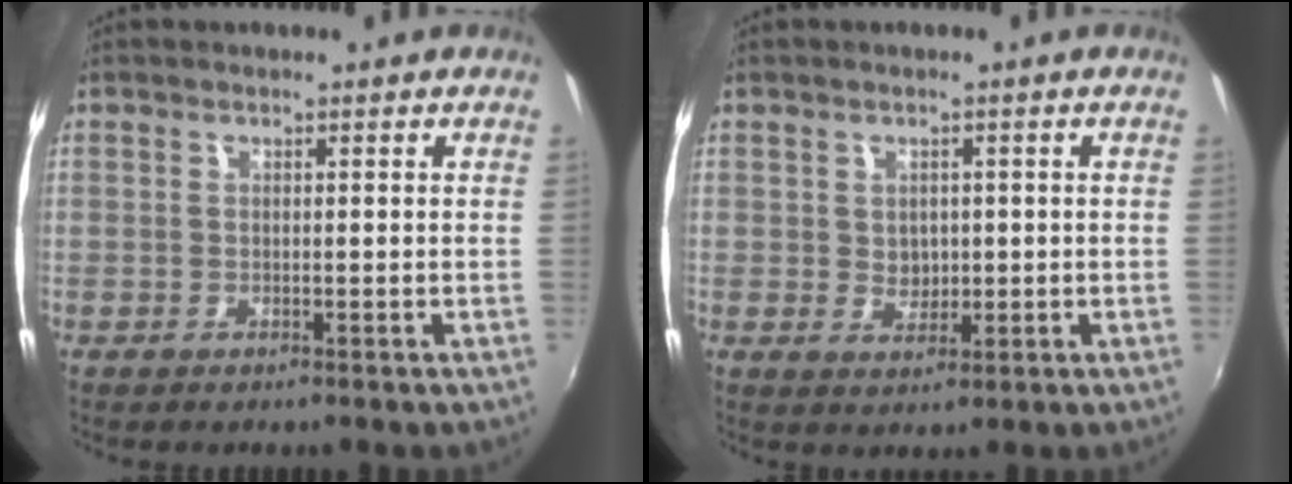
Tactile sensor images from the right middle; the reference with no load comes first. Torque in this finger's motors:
{"motor_torque": [0.39, -0.36, 0.01, 0.00]}